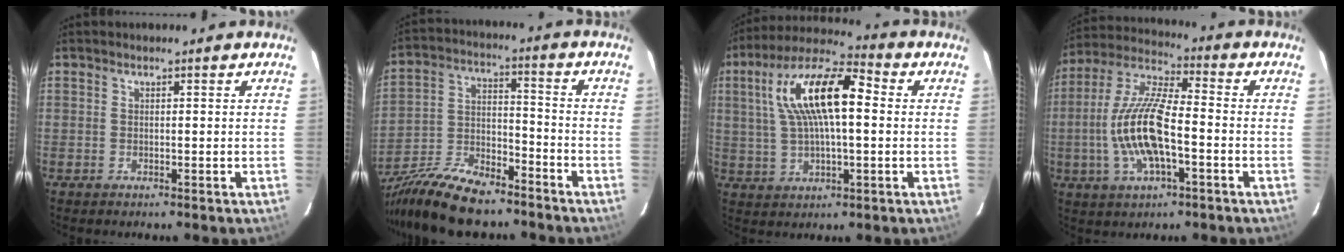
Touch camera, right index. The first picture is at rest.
{"total": 19.3, "force": [-15.4, 6.3, 9.8], "torque": [-0.205, -0.014, -0.268]}
{"total": 15.9, "force": [2.9, 5.6, 14.6], "torque": [-0.277, 0.030, 0.045]}
{"total": 15.0, "force": [-3.4, 4.8, 13.8], "torque": [-0.284, 0.002, -0.068]}